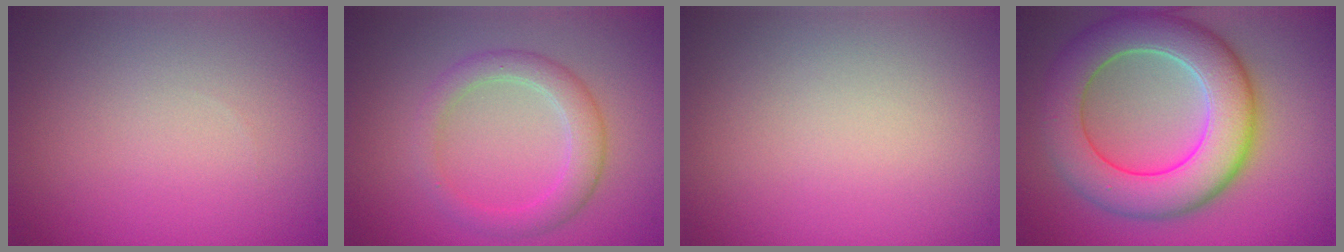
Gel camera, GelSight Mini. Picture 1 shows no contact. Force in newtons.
{"total": 3.0, "press": 3.0, "slide": 0.1}
{"total": 0.0}
{"total": 9.3, "press": 9.3, "slide": 0.8}